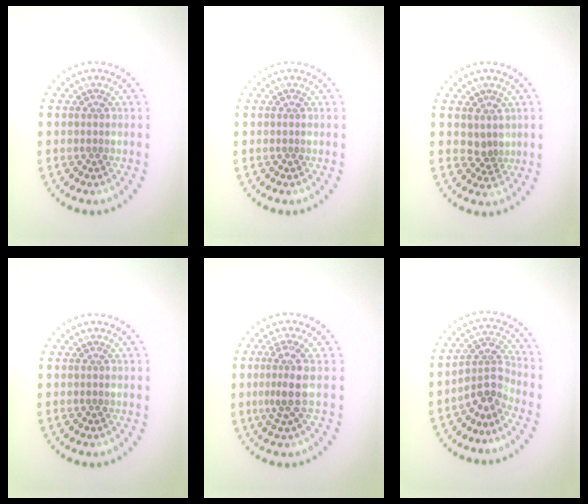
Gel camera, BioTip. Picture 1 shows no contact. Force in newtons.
{"total": 0.0}
{"total": 1.9, "press": 1.5, "slide": 1.2}
{"total": 0.0}
{"total": 2.9, "press": 2.3, "slide": 1.6}
{"total": 3.1, "press": 2.3, "slide": 2.1}